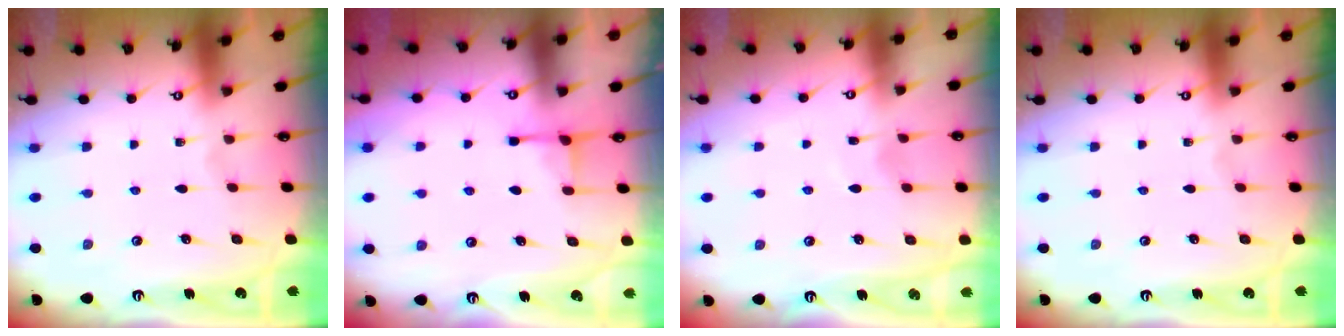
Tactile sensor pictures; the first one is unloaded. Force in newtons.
{"total": 2.9, "press": 2.8, "slide": 0.5}
{"total": 3.5, "press": 3.4, "slide": 0.5}
{"total": 0.0}